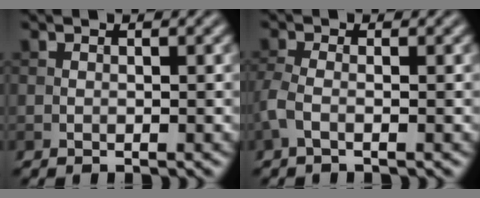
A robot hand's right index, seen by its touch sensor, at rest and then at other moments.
{"total": 2.0, "force": [-0.8, 0.6, 1.7], "torque": [-0.046, -0.002, -0.026]}